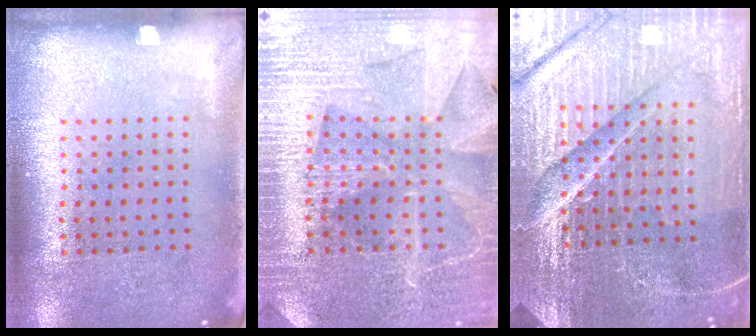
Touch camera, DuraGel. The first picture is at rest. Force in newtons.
{"total": 3.8, "press": 3.7, "slide": 1.2}
{"total": 5.9, "press": 5.3, "slide": 2.5}